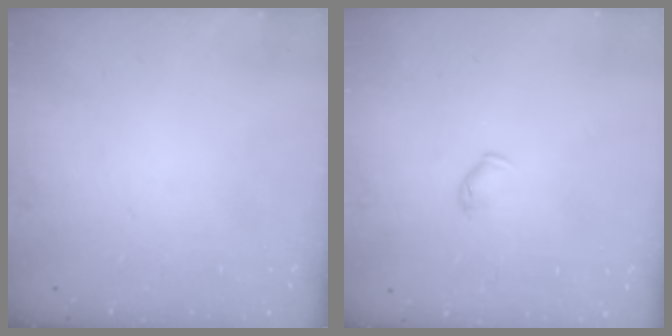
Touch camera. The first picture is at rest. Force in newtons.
{"total": 3.7, "press": 3.6, "slide": 0.8}